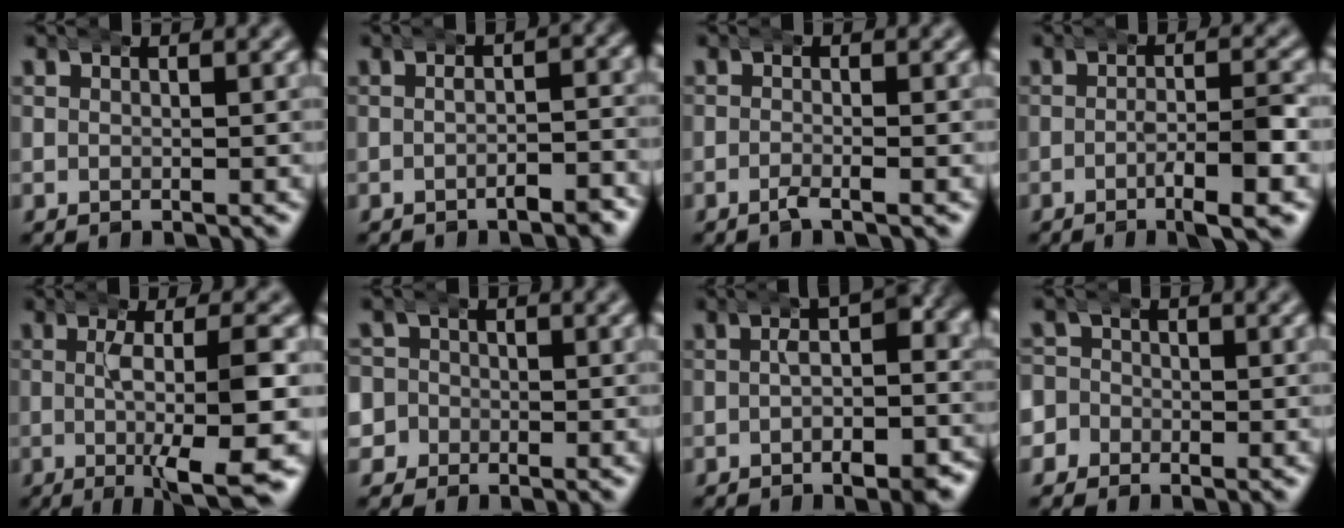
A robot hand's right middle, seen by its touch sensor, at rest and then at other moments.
{"total": 2.2, "force": [-1.3, 0.9, 1.6], "torque": [-0.008, 0.007, -0.035]}
{"total": 1.0, "force": [-0.8, -0.1, 0.5], "torque": [-0.006, 0.000, -0.024]}
{"total": 3.8, "force": [-1.3, 0.5, 3.5], "torque": [-0.042, 0.002, -0.034]}
{"total": 6.9, "force": [-2.6, 0.6, 6.4], "torque": [-0.094, -0.013, -0.037]}
{"total": 4.8, "force": [-1.1, 4.7, 0.5], "torque": [-0.036, -0.010, -0.038]}
{"total": 4.1, "force": [-1.1, 1.6, 3.6], "torque": [-0.027, 0.004, -0.029]}
{"total": 4.0, "force": [-1.0, 3.8, 0.3], "torque": [-0.024, -0.003, -0.038]}